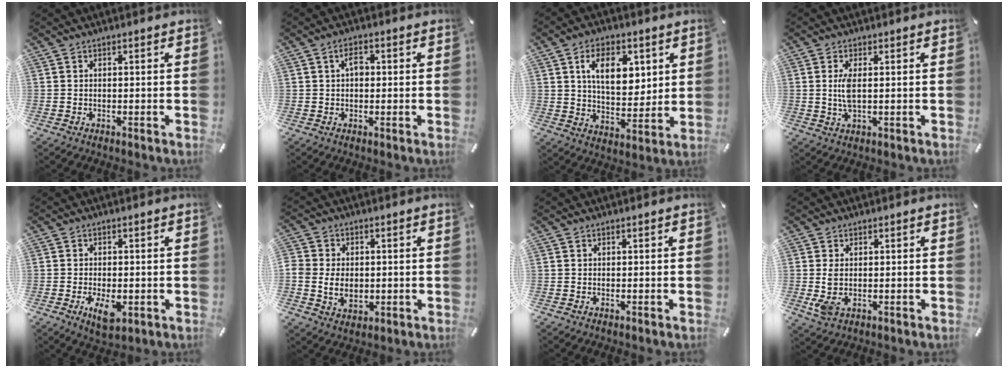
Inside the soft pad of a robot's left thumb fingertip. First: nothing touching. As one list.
[{"total": 3.0, "force": [0.4, 1.8, 2.3], "torque": [-0.039, 0.005, 0.003]}, {"total": 11.4, "force": [4.5, 7.0, 7.8], "torque": [-0.124, -0.003, 0.077]}, {"total": 4.2, "force": [0.5, 1.4, 4.0], "torque": [-0.094, -0.004, 0.002]}, {"total": 5.5, "force": [-1.6, 3.1, 4.3], "torque": [-0.087, -0.005, -0.031]}, {"total": 6.8, "force": [-0.4, 5.6, 3.9], "torque": [-0.080, -0.001, -0.011]}, {"total": 0.0}, {"total": 4.2, "force": [0.2, 2.7, 3.1], "torque": [-0.071, -0.004, -0.001]}]